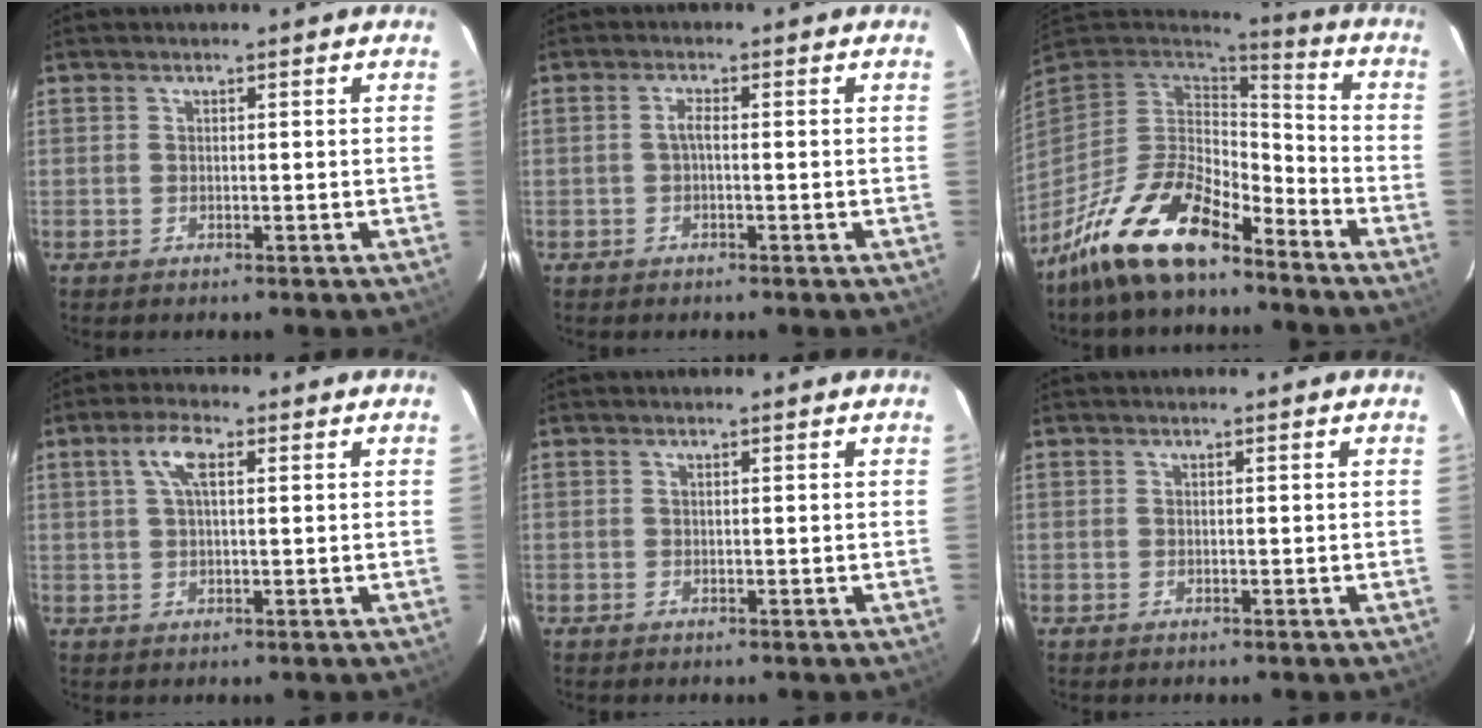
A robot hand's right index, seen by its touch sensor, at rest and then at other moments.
{"total": 1.4, "force": [-0.3, 0.3, 1.4], "torque": [-0.028, 0.006, -0.008]}
{"total": 17.3, "force": [-12.4, 6.2, 10.5], "torque": [-0.215, -0.012, -0.228]}
{"total": 4.7, "force": [1.6, 1.7, 4.1], "torque": [-0.080, 0.012, 0.030]}
{"total": 0.0}
{"total": 0.0}